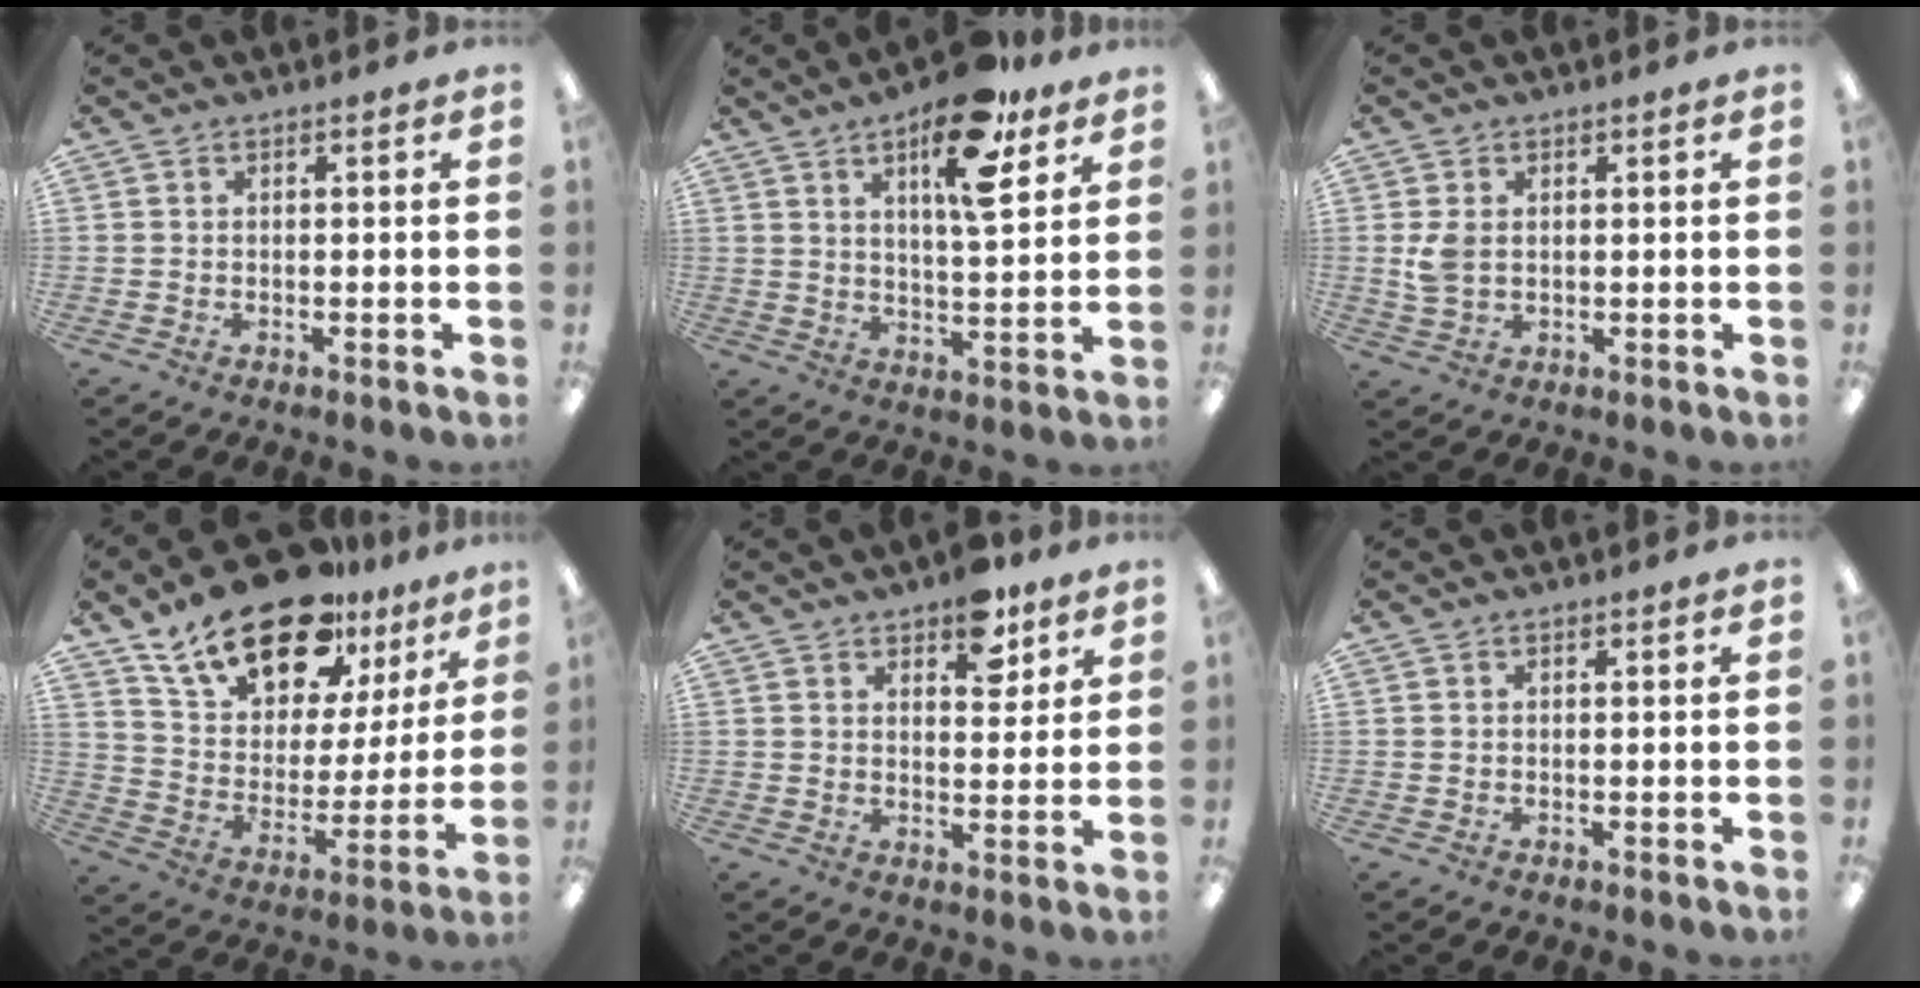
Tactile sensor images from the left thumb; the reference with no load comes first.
{"total": 15.3, "force": [9.0, 5.3, 11.1], "torque": [-0.161, -0.040, 0.144]}
{"total": 4.4, "force": [0.8, 3.0, 3.1], "torque": [-0.061, 0.000, 0.013]}
{"total": 20.5, "force": [15.4, 9.5, 9.5], "torque": [-0.176, -0.094, 0.275]}
{"total": 7.6, "force": [5.4, 3.8, 3.8], "torque": [-0.025, -0.032, 0.088]}
{"total": 0.0}